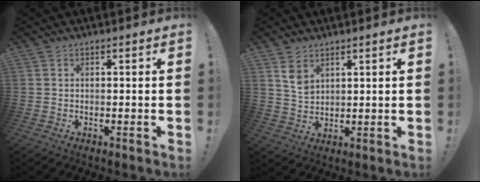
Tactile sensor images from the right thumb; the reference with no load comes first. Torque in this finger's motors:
{"motor_torque": [-0.46, 0.62, 0.10, -0.09, -0.01]}